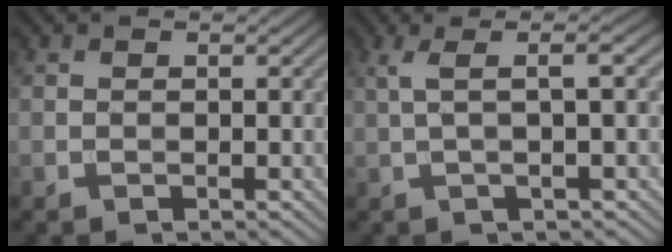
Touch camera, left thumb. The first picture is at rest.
{"total": 4.4, "force": [0.9, 0.7, 4.3], "torque": [-0.073, 0.019, 0.013]}